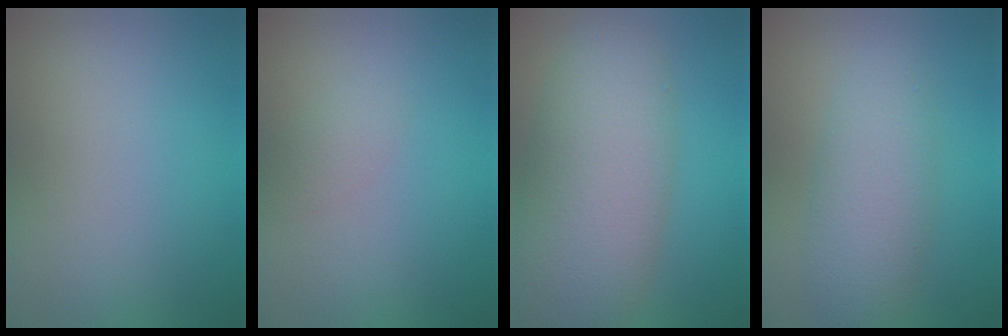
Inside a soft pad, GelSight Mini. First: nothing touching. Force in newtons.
{"total": 1.1, "press": 1.1, "slide": 0.1}
{"total": 7.7, "press": 7.7, "slide": 0.6}
{"total": 4.2, "press": 4.2, "slide": 0.1}